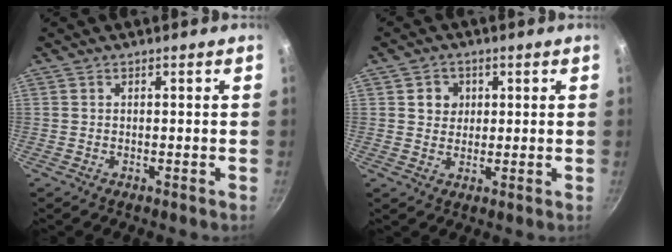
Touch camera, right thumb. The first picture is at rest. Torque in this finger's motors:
{"motor_torque": [-0.16, -0.14, 0.82, 0.09, 0.14]}